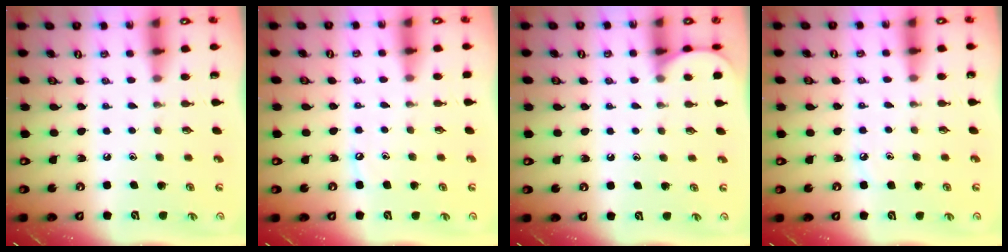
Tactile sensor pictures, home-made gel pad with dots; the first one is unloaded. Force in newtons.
{"total": 3.1, "press": 3.0, "slide": 0.4}
{"total": 3.9, "press": 3.8, "slide": 0.5}
{"total": 3.1, "press": 3.1, "slide": 0.4}